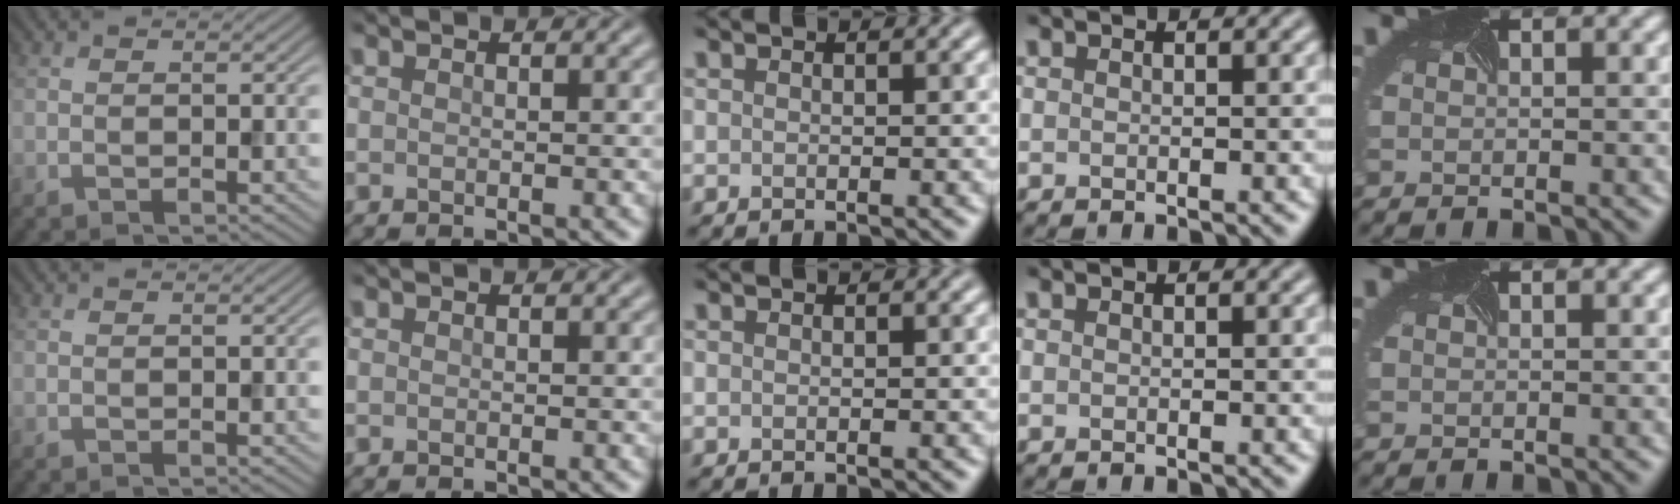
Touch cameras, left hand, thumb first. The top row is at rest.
{}